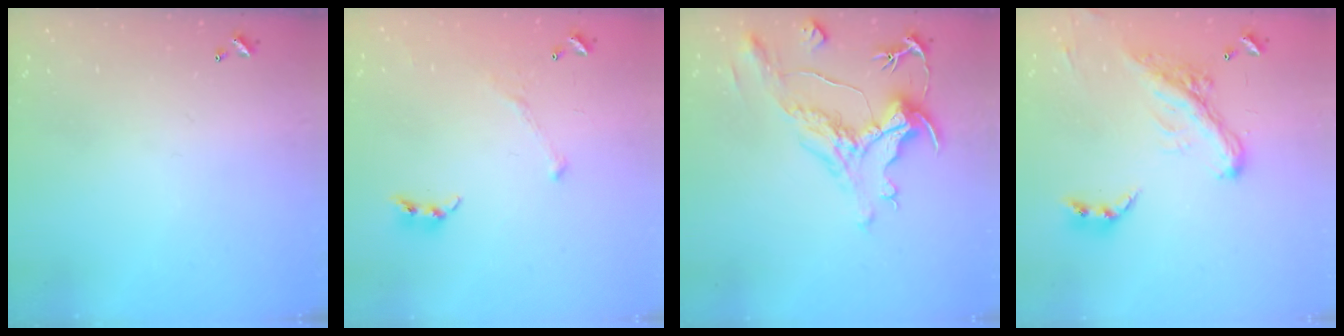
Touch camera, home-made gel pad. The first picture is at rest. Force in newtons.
{"total": 3.9, "press": 3.8, "slide": 0.7}
{"total": 1.9, "press": 0.8, "slide": 1.8}
{"total": 6.3, "press": 6.1, "slide": 1.4}